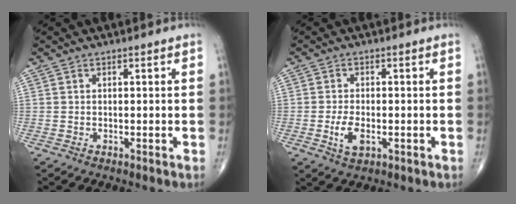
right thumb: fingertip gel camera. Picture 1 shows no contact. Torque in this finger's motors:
{"motor_torque": [0.11, -0.07, 0.60, -0.11, 0.03]}